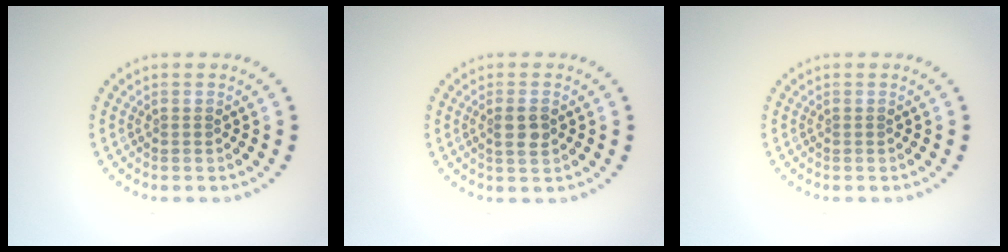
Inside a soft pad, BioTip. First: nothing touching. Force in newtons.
{"total": 2.0, "press": 1.9, "slide": 0.6}
{"total": 0.0}